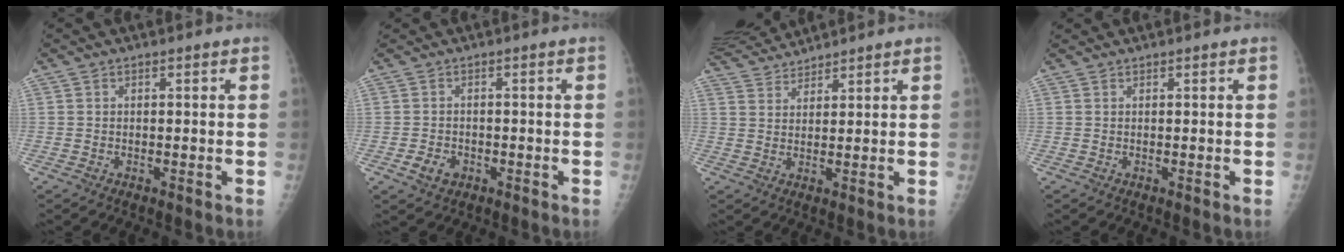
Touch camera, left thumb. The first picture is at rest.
{"total": 2.7, "force": [-1.1, 2.2, 1.2], "torque": [-0.011, 0.003, -0.012]}
{"total": 6.0, "force": [5.9, 0.2, 0.3], "torque": [-0.004, 0.001, 0.116]}
{"total": 0.0}